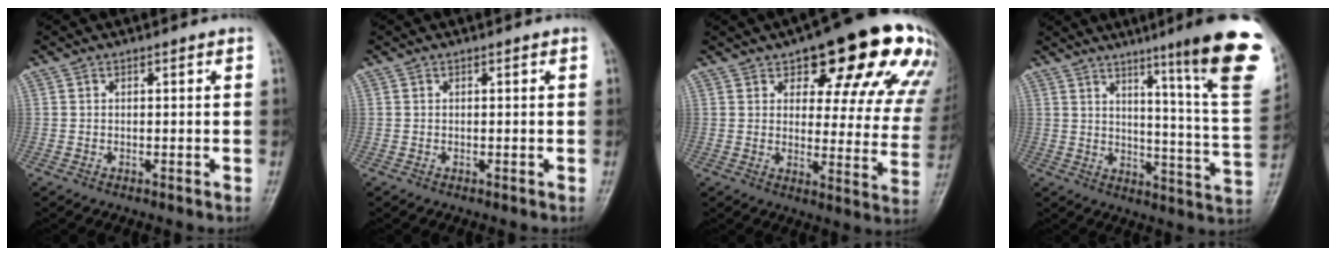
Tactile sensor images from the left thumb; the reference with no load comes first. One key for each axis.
{"total": 0.0}
{"total": 24.7, "fx": 12.9, "fy": 9.0, "fz": 19.1, "tx": -0.206, "ty": -0.017, "tz": 0.156}
{"total": 21.4, "fx": 12.0, "fy": 0.9, "fz": 17.7, "tx": -0.212, "ty": -0.070, "tz": 0.156}